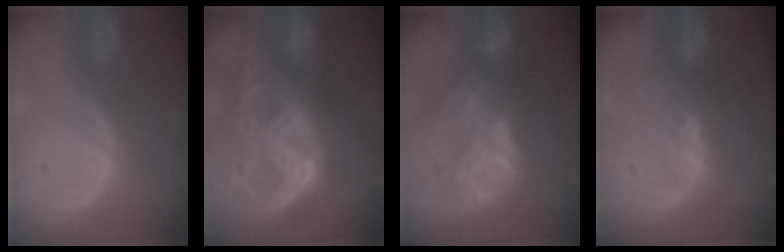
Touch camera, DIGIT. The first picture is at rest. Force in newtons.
{"total": 11.3, "press": 9.6, "slide": 6.0}
{"total": 9.1, "press": 7.8, "slide": 4.7}
{"total": 1.6, "press": 1.6, "slide": 0.3}